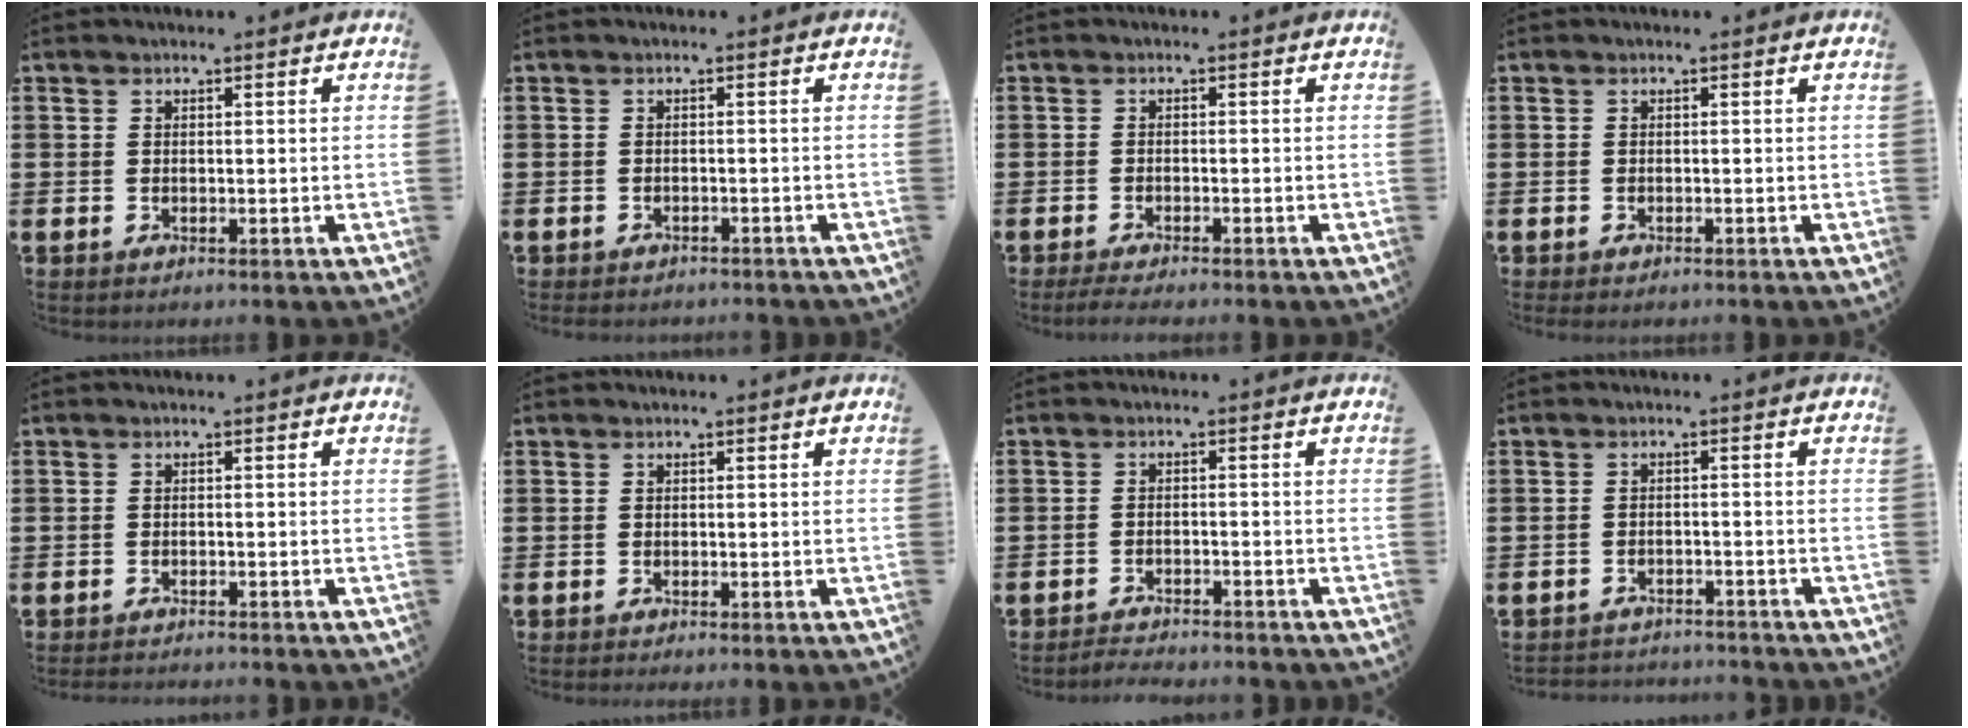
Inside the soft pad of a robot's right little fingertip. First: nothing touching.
{"total": 0.7, "force": [-0.7, 0.1, 0.0], "torque": [-0.003, 0.000, -0.015]}
{"total": 1.3, "force": [-1.0, 0.1, 0.9], "torque": [-0.015, -0.001, -0.018]}
{"total": 0.0}
{"total": 0.9, "force": [-0.9, 0.0, 0.0], "torque": [-0.001, -0.001, -0.018]}
{"total": 0.0}
{"total": 2.0, "force": [-2.0, 0.0, -0.2], "torque": [-0.002, 0.004, -0.044]}
{"total": 1.9, "force": [-1.9, 0.0, -0.3], "torque": [-0.002, 0.002, -0.042]}